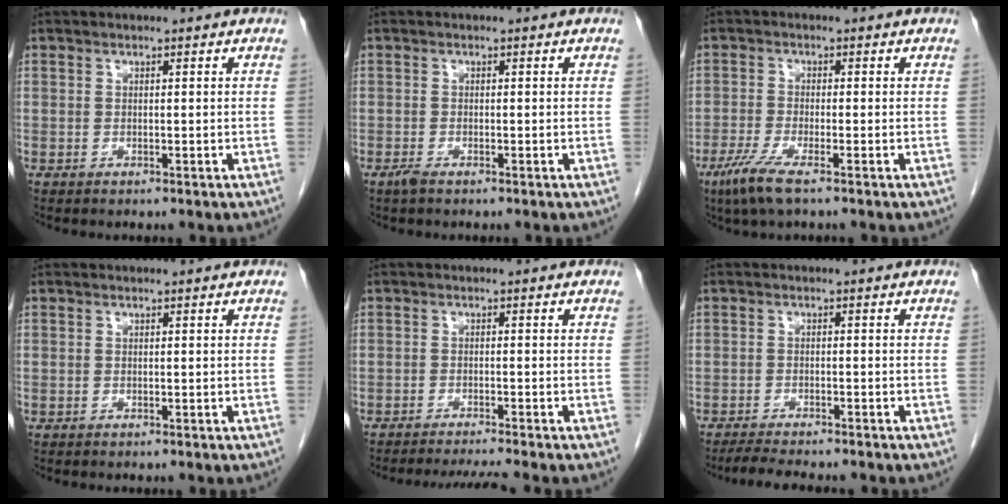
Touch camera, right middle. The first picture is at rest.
{"total": 1.1, "force": [-0.8, 0.2, 0.7], "torque": [-0.021, -0.003, -0.016]}
{"total": 5.0, "force": [-3.2, 0.4, 3.8], "torque": [-0.086, -0.015, -0.064]}
{"total": 0.0}
{"total": 4.6, "force": [-4.1, -1.3, 1.6], "torque": [-0.021, -0.013, -0.066]}
{"total": 5.9, "force": [-5.2, 0.7, 2.7], "torque": [-0.041, -0.014, -0.081]}